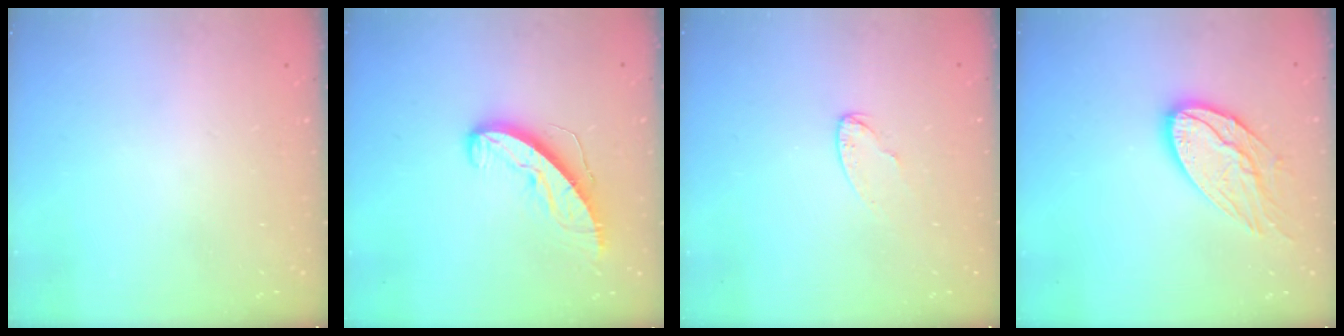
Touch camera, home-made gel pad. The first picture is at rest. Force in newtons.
{"total": 9.1, "press": 9.1, "slide": 0.2}
{"total": 4.5, "press": 4.5, "slide": 0.4}
{"total": 13.4, "press": 13.4, "slide": 1.0}